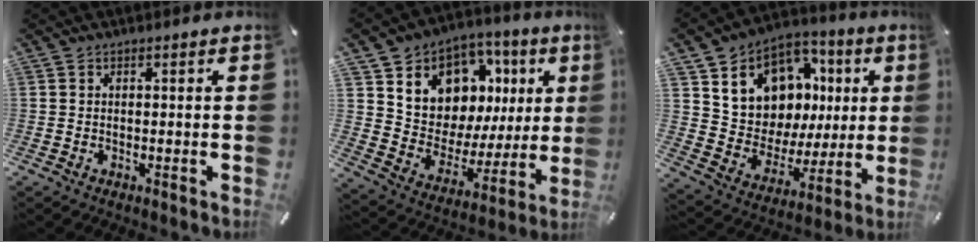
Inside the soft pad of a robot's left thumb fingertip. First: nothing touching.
{"total": 10.6, "force": [5.1, 8.9, 2.7], "torque": [-0.046, -0.065, 0.101]}
{"total": 12.4, "force": [5.0, 10.8, 3.7], "torque": [-0.064, -0.047, 0.102]}